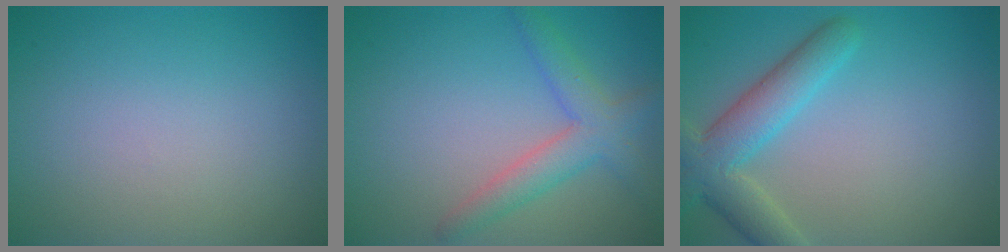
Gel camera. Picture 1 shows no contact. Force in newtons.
{"total": 3.7, "press": 3.7, "slide": 0.3}
{"total": 5.1, "press": 5.1, "slide": 0.2}